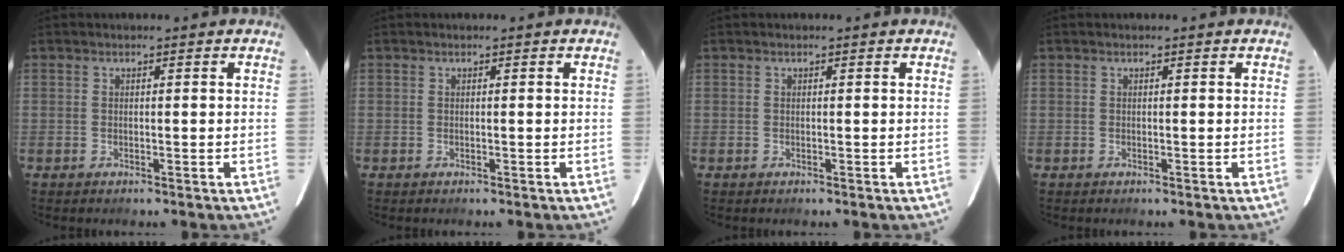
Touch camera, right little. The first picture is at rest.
{"total": 0.0}
{"total": 0.0}
{"total": 0.0}